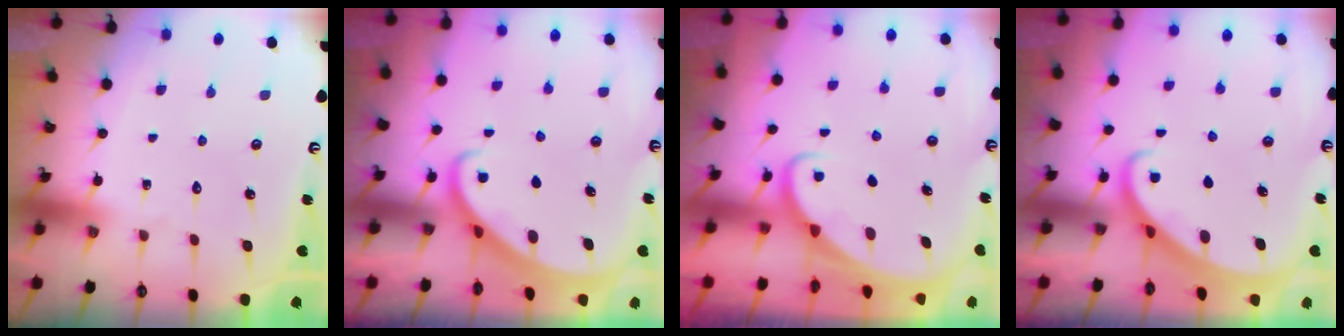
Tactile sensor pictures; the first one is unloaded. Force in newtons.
{"total": 2.3, "press": 2.3, "slide": 0.3}
{"total": 3.0, "press": 3.0, "slide": 0.2}
{"total": 2.3, "press": 2.3, "slide": 0.3}